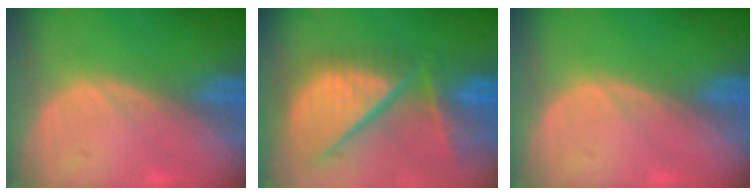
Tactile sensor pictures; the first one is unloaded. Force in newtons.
{"total": 13.1, "press": 10.9, "slide": 7.3}
{"total": 0.0}